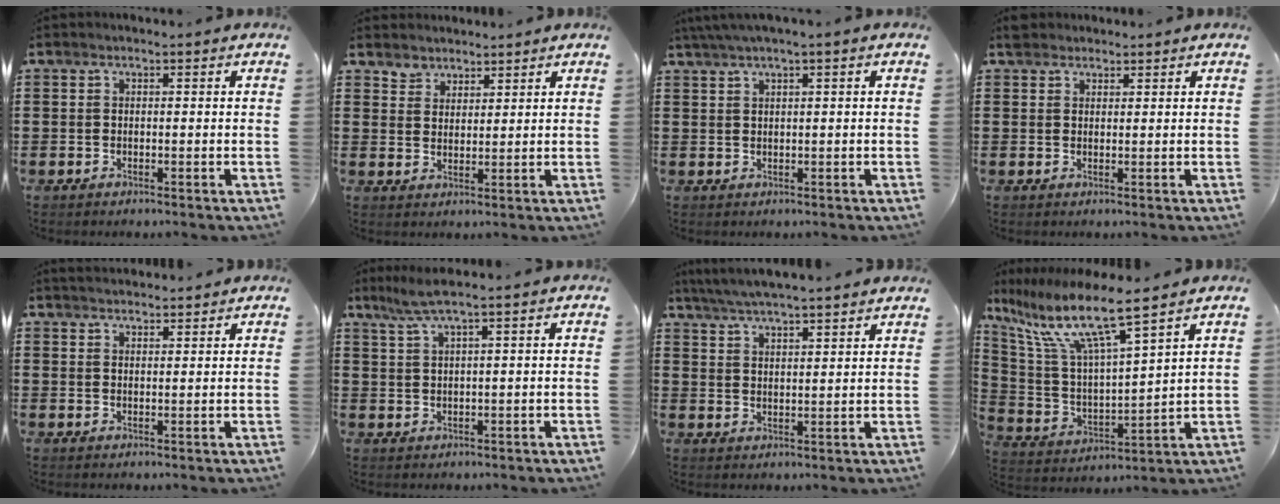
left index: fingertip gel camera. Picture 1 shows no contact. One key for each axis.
{"total": 3.3, "fx": 2.8, "fy": 1.6, "fz": -0.6, "tx": -0.003, "ty": 0.000, "tz": 0.054}
{"total": 1.9, "fx": 0.9, "fy": -0.2, "fz": 1.6, "tx": -0.030, "ty": -0.002, "tz": 0.017}
{"total": 1.9, "fx": 1.6, "fy": 1.0, "fz": 0.2, "tx": -0.009, "ty": 0.005, "tz": 0.032}
{"total": 2.0, "fx": 2.0, "fy": 0.0, "fz": 0.1, "tx": -0.006, "ty": 0.000, "tz": 0.039}
{"total": 3.6, "fx": 2.3, "fy": -0.2, "fz": 2.8, "tx": -0.067, "ty": -0.002, "tz": 0.039}
{"total": 4.7, "fx": 4.5, "fy": -0.4, "fz": 1.3, "tx": -0.041, "ty": -0.019, "tz": 0.079}
{"total": 11.0, "fx": 8.0, "fy": 1.0, "fz": 7.5, "tx": -0.181, "ty": -0.051, "tz": 0.130}